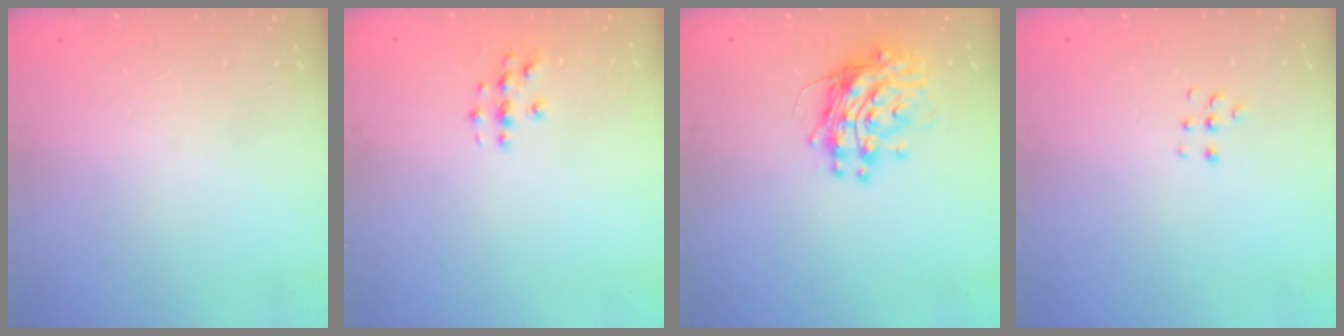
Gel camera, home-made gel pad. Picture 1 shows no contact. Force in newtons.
{"total": 3.1, "press": 3.0, "slide": 0.3}
{"total": 12.0, "press": 11.9, "slide": 1.2}
{"total": 4.4, "press": 4.4, "slide": 0.3}